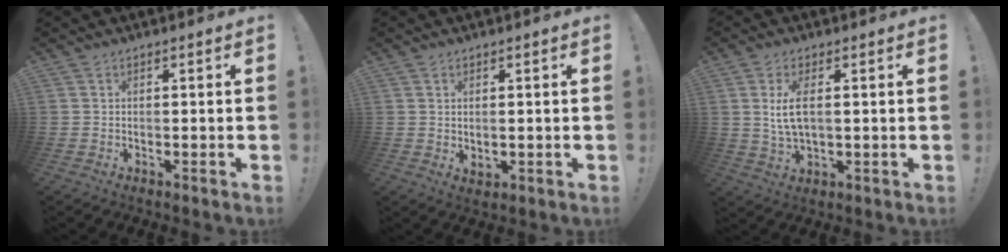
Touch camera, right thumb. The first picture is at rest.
{"total": 1.5, "force": [0.8, 0.8, 0.9], "torque": [-0.009, -0.005, 0.013]}
{"total": 7.2, "force": [1.4, 3.2, 6.3], "torque": [-0.123, -0.011, 0.018]}